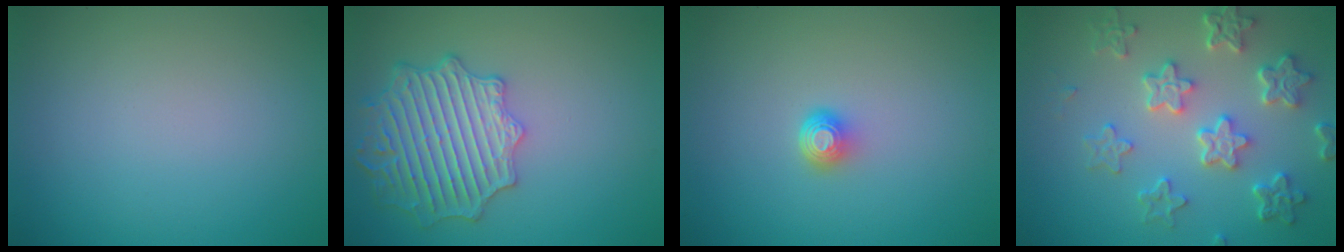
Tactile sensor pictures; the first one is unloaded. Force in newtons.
{"total": 5.7, "press": 5.3, "slide": 2.1}
{"total": 1.6, "press": 1.1, "slide": 1.1}
{"total": 6.0, "press": 4.6, "slide": 4.0}